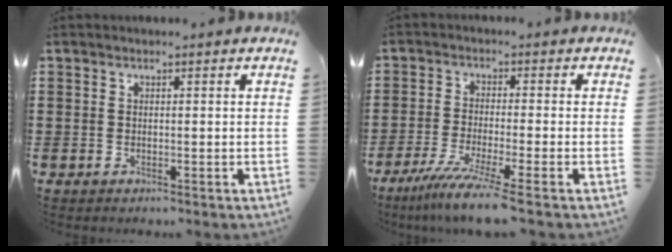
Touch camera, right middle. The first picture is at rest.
{"total": 5.9, "force": [-4.4, -0.7, 3.9], "torque": [-0.088, -0.028, -0.086]}